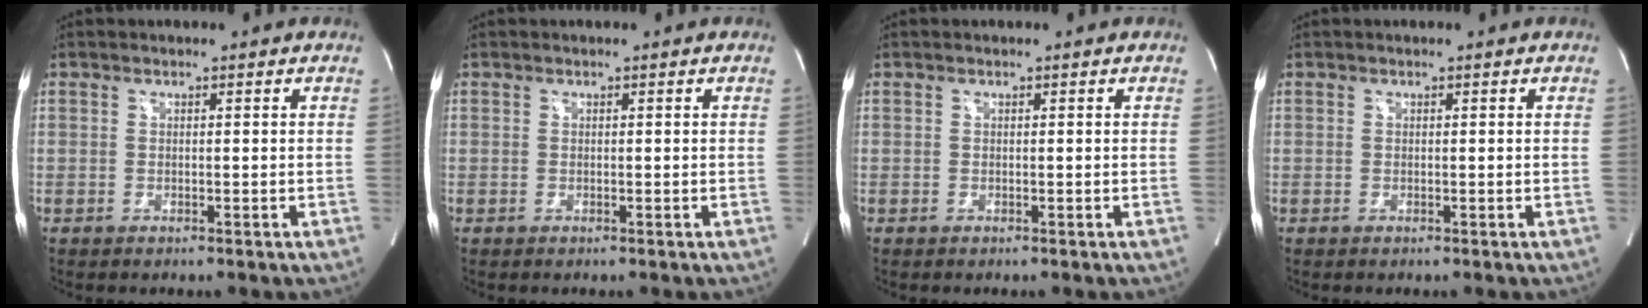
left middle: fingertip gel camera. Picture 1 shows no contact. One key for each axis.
{"total": 0.0}
{"total": 0.0}
{"total": 0.0}